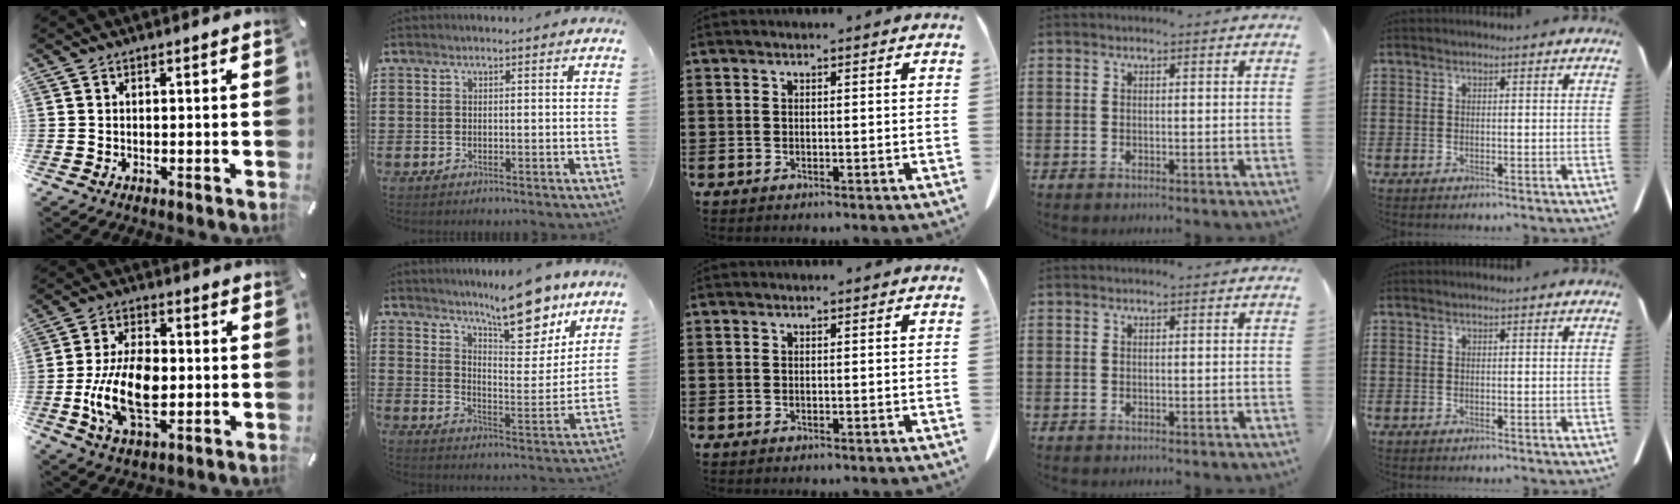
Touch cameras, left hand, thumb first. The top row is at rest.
{"thumb": {"total": 13.7, "force": [-2.2, 8.2, 10.8], "torque": [-0.228, -0.001, -0.038]}, "index": {"total": 14.2, "force": [11.1, 4.1, 7.8], "torque": [-0.110, -0.067, 0.188]}}